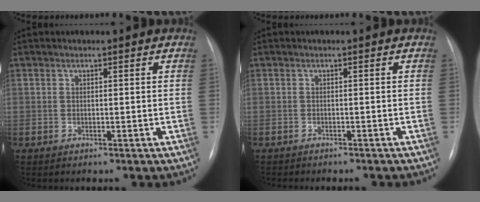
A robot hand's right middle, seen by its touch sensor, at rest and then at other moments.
{"total": 4.7, "force": [-4.1, 1.2, 1.9], "torque": [-0.023, -0.006, -0.047]}